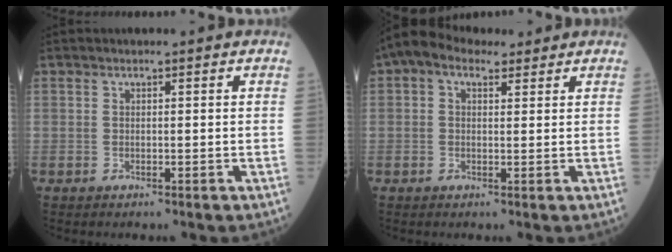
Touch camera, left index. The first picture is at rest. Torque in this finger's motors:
{"motor_torque": [1.07, -1.08, 0.40, 0.08]}